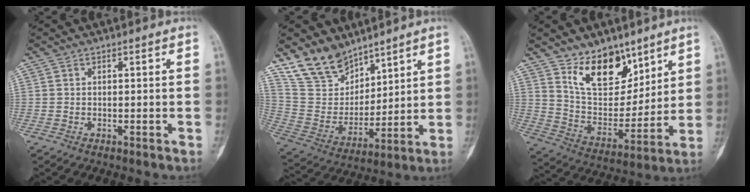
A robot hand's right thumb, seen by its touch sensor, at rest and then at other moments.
{"total": 12.8, "force": [10.4, 6.6, 3.2], "torque": [-0.032, -0.064, 0.217]}
{"total": 14.4, "force": [9.5, 8.0, 7.3], "torque": [-0.076, -0.070, 0.180]}